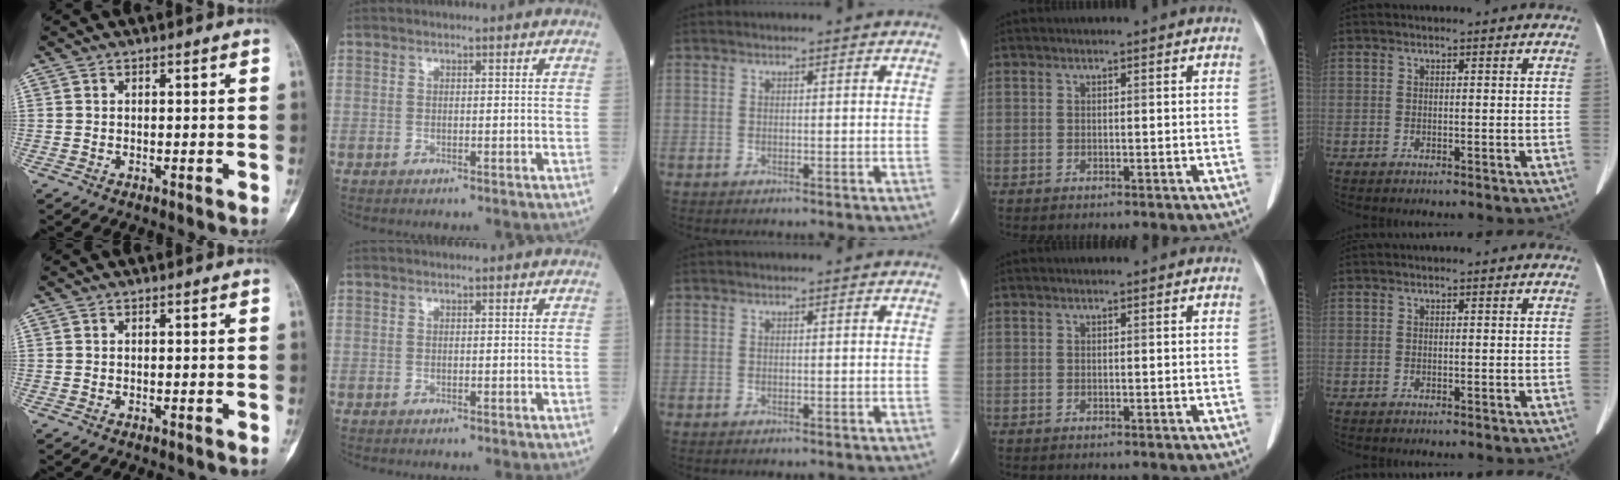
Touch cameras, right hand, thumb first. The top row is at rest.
{}